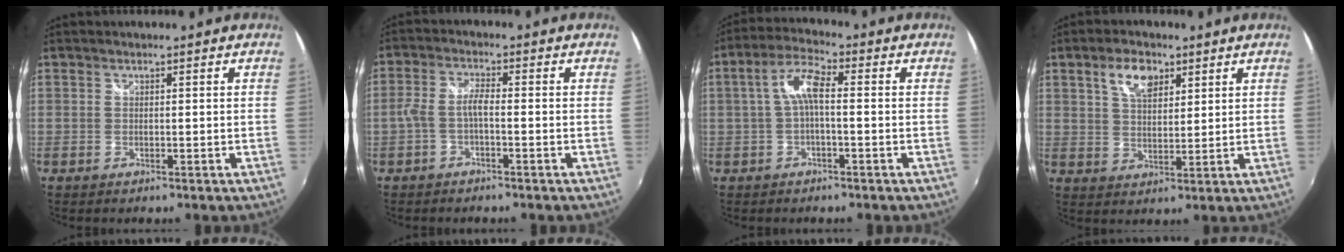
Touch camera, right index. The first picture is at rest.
{"total": 3.5, "force": [-1.5, 0.6, 3.0], "torque": [-0.073, 0.008, -0.030]}
{"total": 5.7, "force": [-0.3, 1.5, 5.5], "torque": [-0.116, 0.017, -0.005]}
{"total": 6.6, "force": [3.6, 3.5, 4.3], "torque": [-0.074, 0.012, 0.065]}